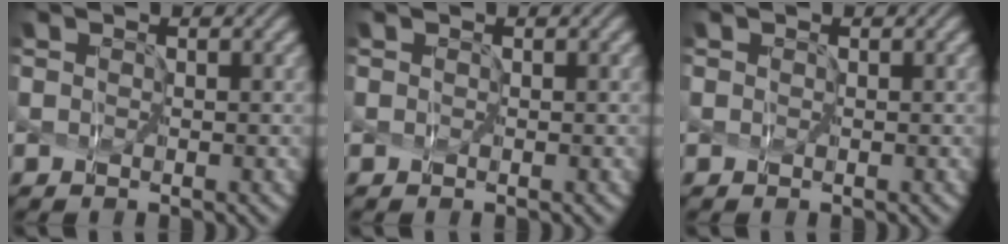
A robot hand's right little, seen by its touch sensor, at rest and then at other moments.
{"total": 0.0}
{"total": 0.0}